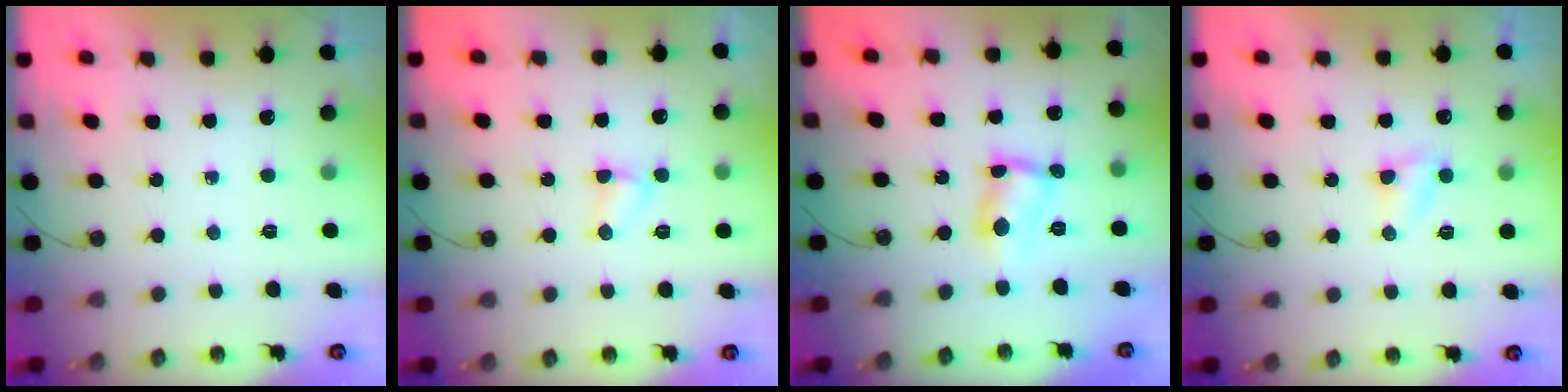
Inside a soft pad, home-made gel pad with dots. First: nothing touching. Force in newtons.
{"total": 3.3, "press": 3.3, "slide": 0.2}
{"total": 4.9, "press": 4.9, "slide": 0.4}
{"total": 4.5, "press": 4.4, "slide": 0.6}